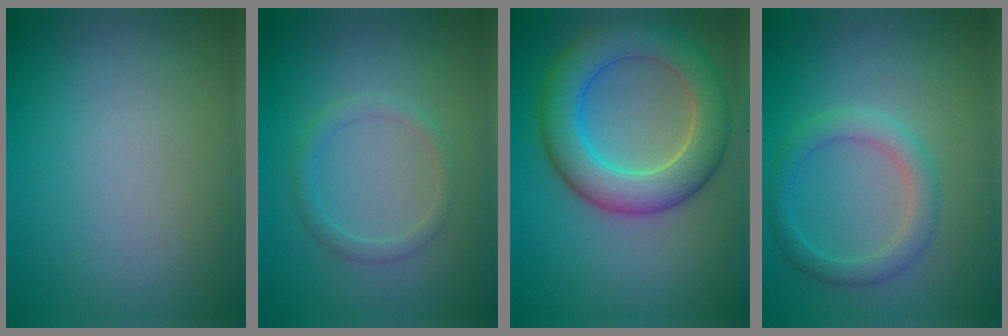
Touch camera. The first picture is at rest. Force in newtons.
{"total": 1.6, "press": 1.6, "slide": 0.0}
{"total": 7.5, "press": 7.5, "slide": 0.4}
{"total": 2.7, "press": 2.7, "slide": 0.1}